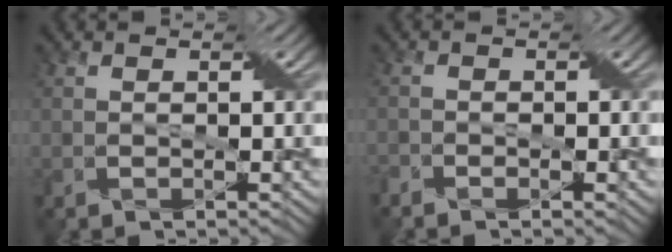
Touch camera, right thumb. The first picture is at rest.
{"total": 2.6, "force": [-1.9, 0.9, 1.5], "torque": [-0.029, -0.005, -0.037]}